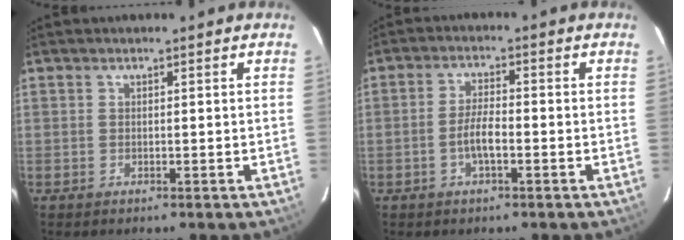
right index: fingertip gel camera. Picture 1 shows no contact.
{"total": 4.2, "force": [-1.6, 1.1, 3.7], "torque": [-0.078, 0.005, -0.030]}